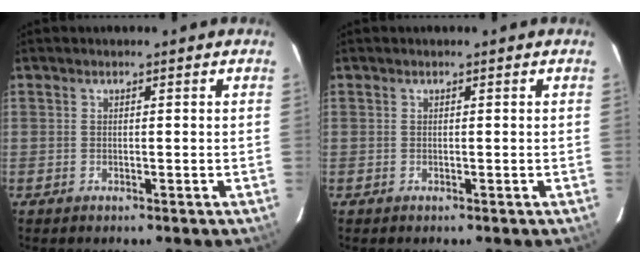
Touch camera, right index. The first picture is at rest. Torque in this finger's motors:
{"motor_torque": [2.14, 0.00, -0.03, 0.00]}